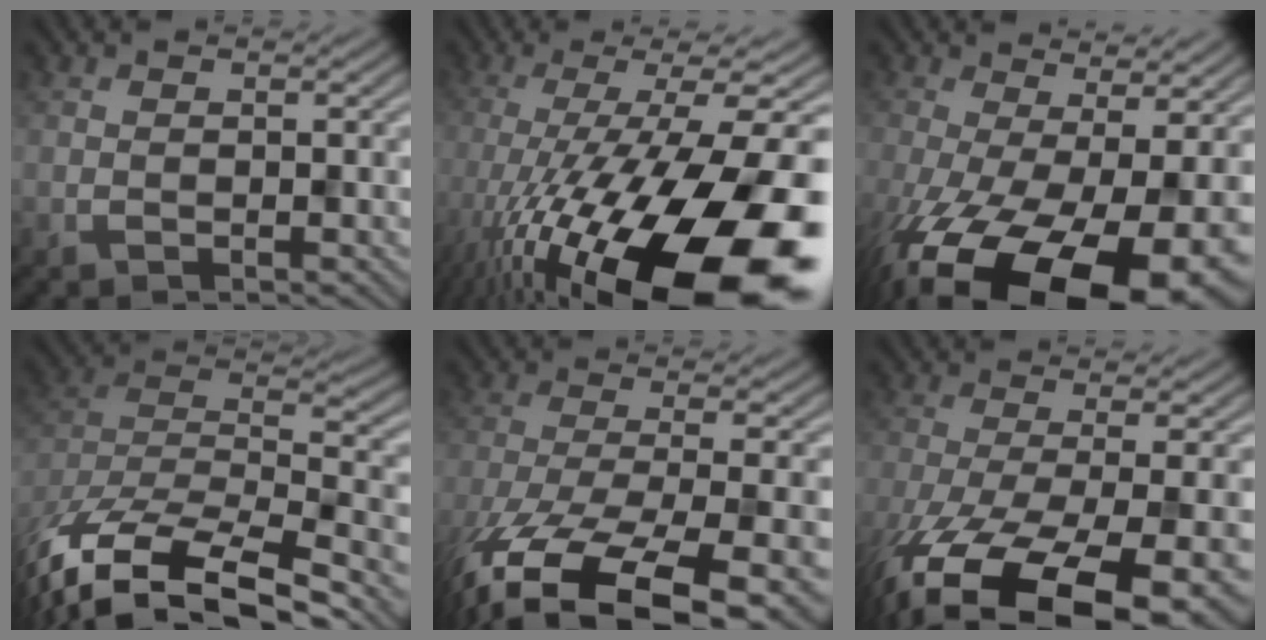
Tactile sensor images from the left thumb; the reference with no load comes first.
{"total": 20.2, "force": [-9.4, 5.4, 17.0], "torque": [-0.256, -0.024, -0.143]}
{"total": 16.0, "force": [-7.1, 6.8, 12.7], "torque": [-0.243, -0.055, -0.091]}
{"total": 15.9, "force": [-11.9, 6.4, 8.5], "torque": [-0.185, -0.034, -0.159]}
{"total": 13.7, "force": [-9.8, 3.7, 8.8], "torque": [-0.184, -0.042, -0.136]}
{"total": 14.6, "force": [-8.5, 4.7, 10.9], "torque": [-0.223, -0.051, -0.109]}